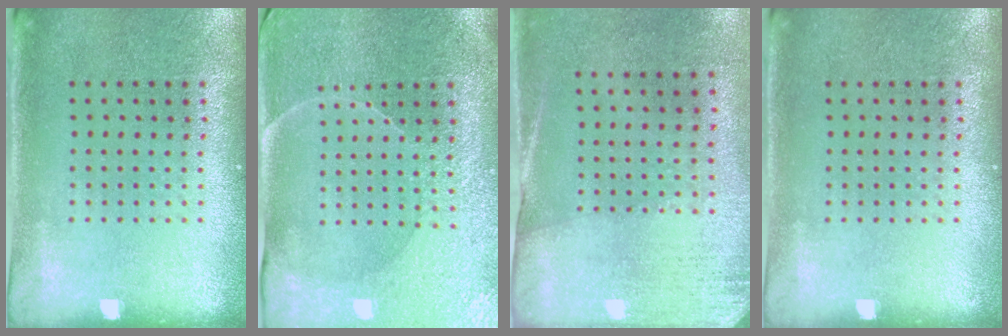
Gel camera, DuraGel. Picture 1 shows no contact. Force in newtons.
{"total": 3.8, "press": 3.6, "slide": 1.2}
{"total": 2.6, "press": 2.3, "slide": 1.3}
{"total": 0.0}